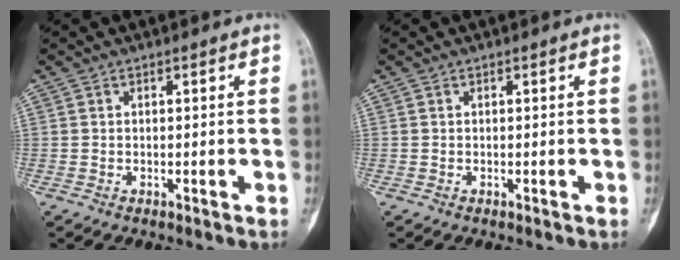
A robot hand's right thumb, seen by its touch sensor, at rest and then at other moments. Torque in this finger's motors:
{"motor_torque": [0.00, 0.00, 0.00, 0.00, 0.00]}